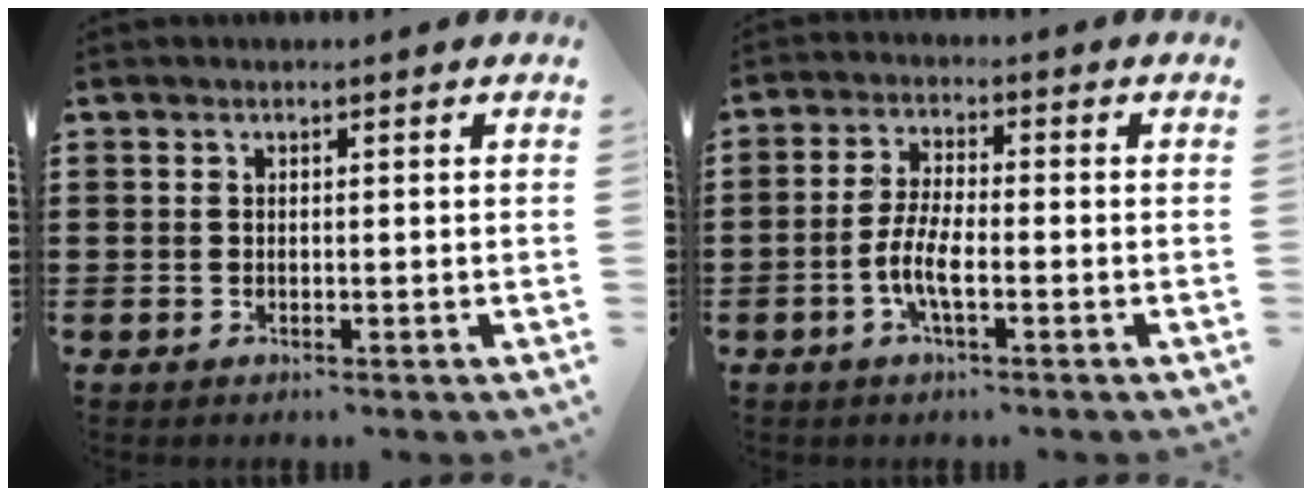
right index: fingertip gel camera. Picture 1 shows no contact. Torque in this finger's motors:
{"motor_torque": [1.74, 0.39, 0.19, 0.10]}